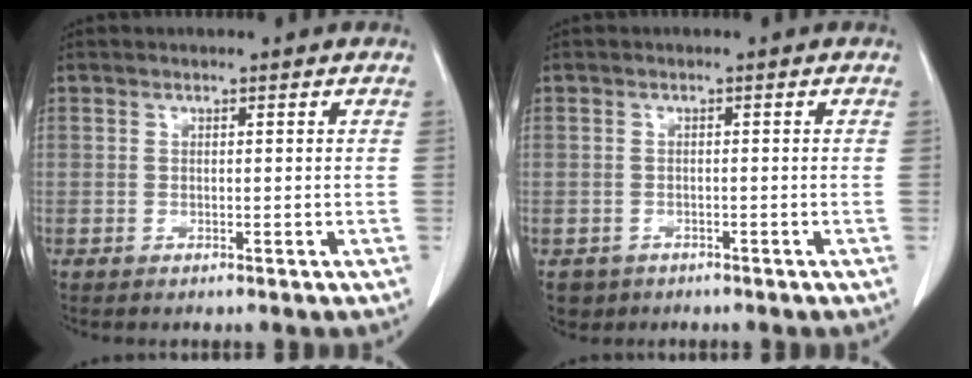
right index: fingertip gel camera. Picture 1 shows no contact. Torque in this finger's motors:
{"motor_torque": [-0.24, -0.05, -0.61, -0.15]}